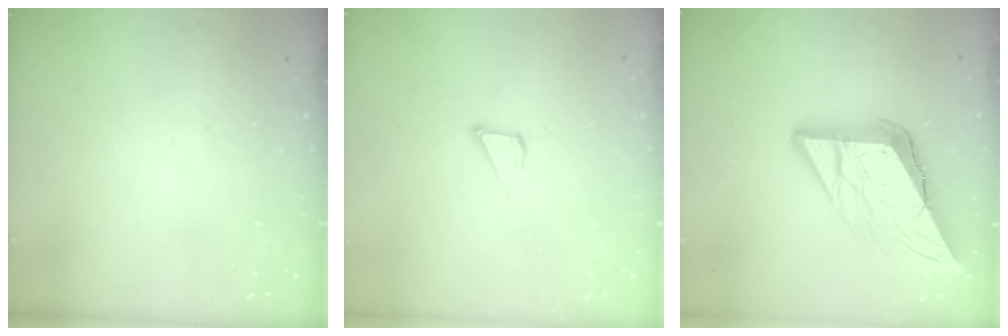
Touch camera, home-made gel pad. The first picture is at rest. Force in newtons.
{"total": 3.5, "press": 3.5, "slide": 0.2}
{"total": 15.9, "press": 15.8, "slide": 1.7}